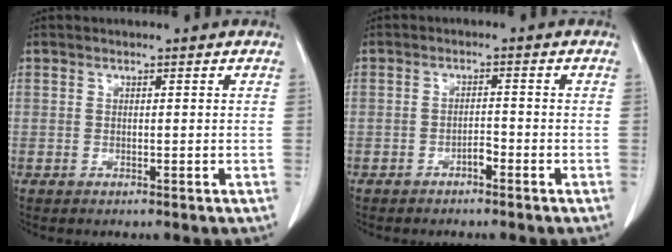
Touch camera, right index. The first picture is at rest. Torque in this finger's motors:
{"motor_torque": [0.36, 0.19, 0.07, 0.06]}